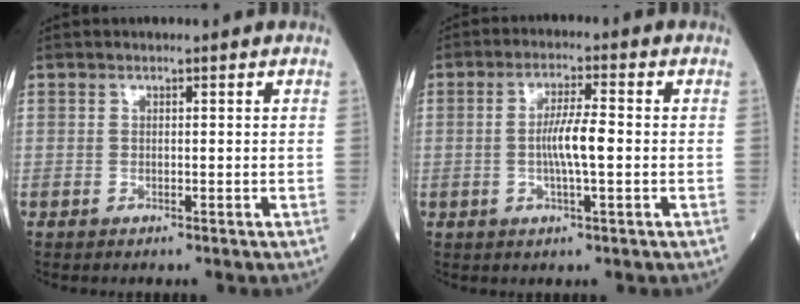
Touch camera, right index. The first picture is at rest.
{"total": 5.6, "force": [-0.5, 0.5, 5.6], "torque": [-0.107, 0.002, -0.012]}